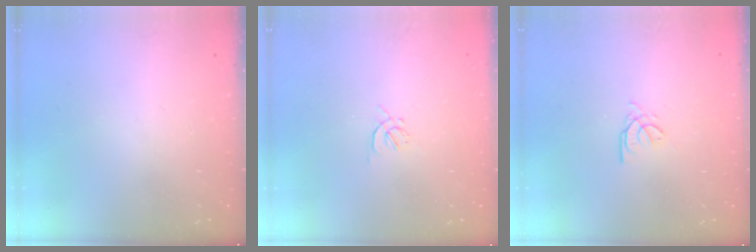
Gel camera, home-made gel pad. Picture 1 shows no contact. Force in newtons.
{"total": 1.2, "press": 1.2, "slide": 0.4}
{"total": 2.6, "press": 2.6, "slide": 0.3}